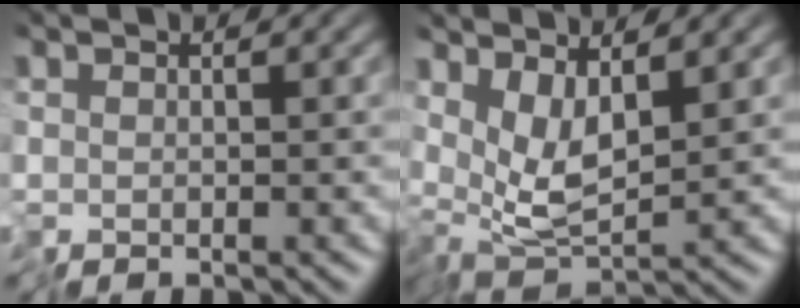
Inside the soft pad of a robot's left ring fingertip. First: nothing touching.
{"total": 4.2, "force": [1.2, 1.5, 3.7], "torque": [-0.081, -0.008, 0.024]}